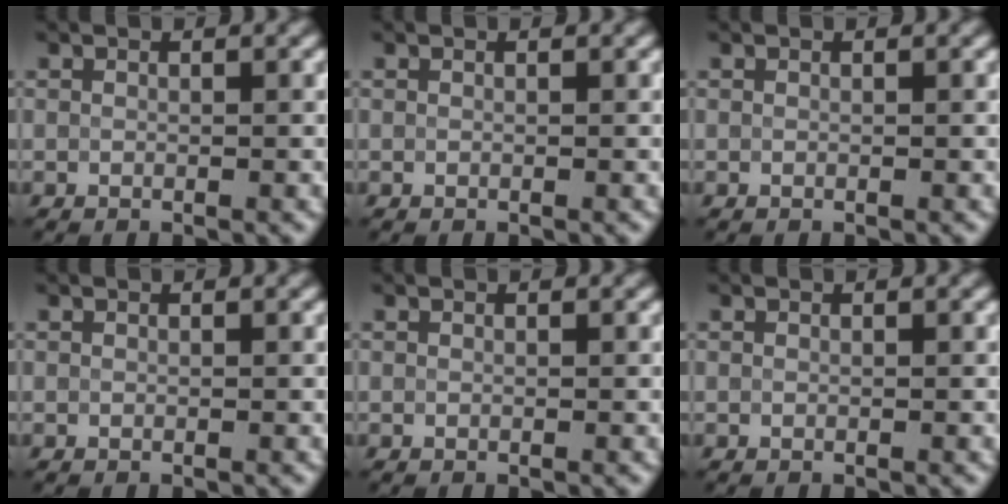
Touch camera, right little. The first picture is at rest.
{"total": 0.0}
{"total": 0.0}
{"total": 0.0}
{"total": 0.0}
{"total": 0.0}